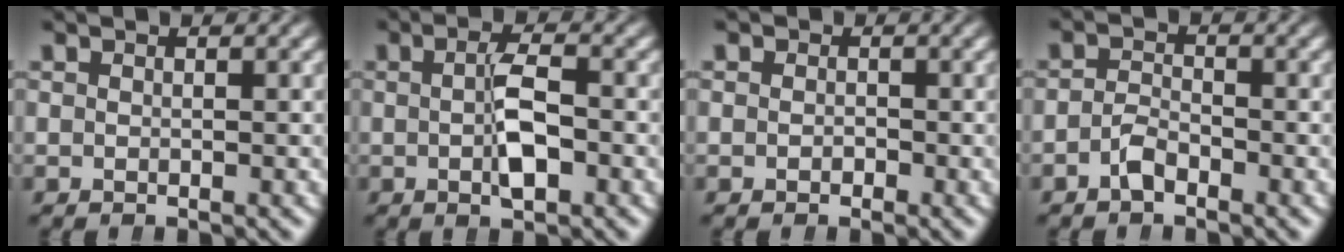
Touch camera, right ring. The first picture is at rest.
{"total": 2.9, "force": [-0.7, 0.5, 2.8], "torque": [-0.050, -0.005, -0.010]}
{"total": 0.8, "force": [-0.3, 0.7, -0.3], "torque": [0.002, -0.006, -0.005]}
{"total": 1.8, "force": [-1.5, 0.7, 0.5], "torque": [-0.017, -0.009, -0.027]}